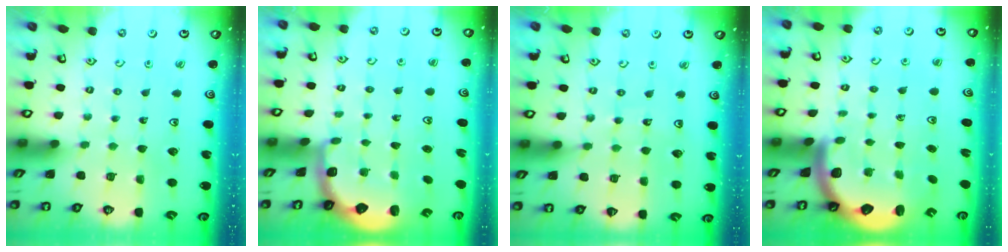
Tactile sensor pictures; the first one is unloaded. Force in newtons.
{"total": 2.3, "press": 1.7, "slide": 1.5}
{"total": 7.0, "press": 6.7, "slide": 2.0}
{"total": 3.2, "press": 3.1, "slide": 0.5}